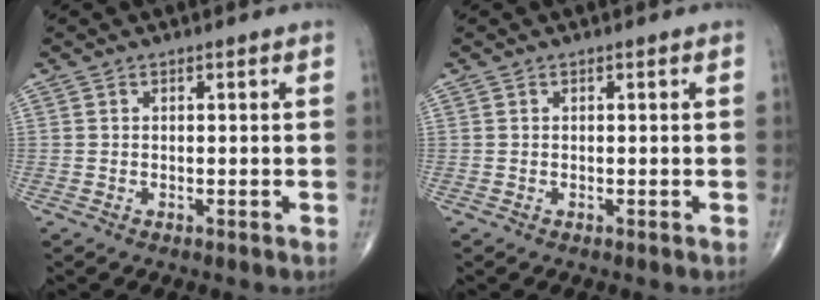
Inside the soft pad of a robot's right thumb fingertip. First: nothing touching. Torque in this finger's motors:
{"motor_torque": [0.00, 0.00, -0.05, 0.01, 0.00]}